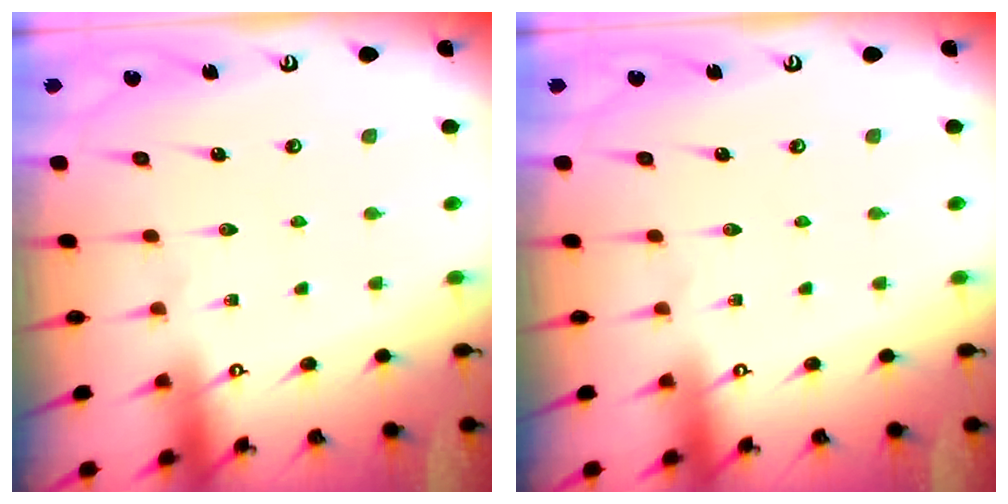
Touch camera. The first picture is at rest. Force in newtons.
{"total": 0.0}